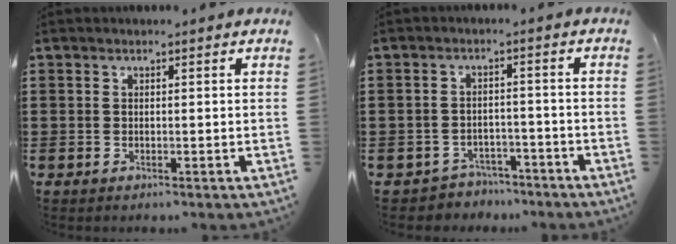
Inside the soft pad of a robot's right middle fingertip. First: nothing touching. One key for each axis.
{"total": 3.4, "fx": -3.3, "fy": 0.8, "fz": -0.4, "tx": -0.004, "ty": 0.002, "tz": -0.073}